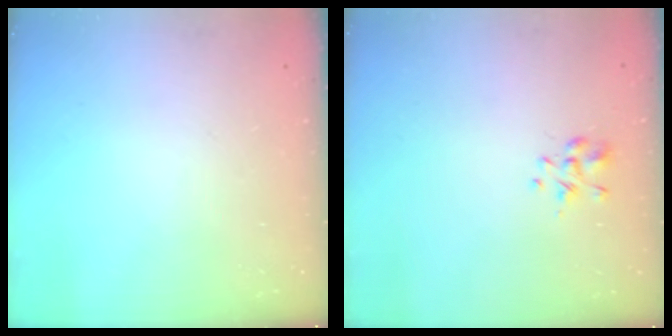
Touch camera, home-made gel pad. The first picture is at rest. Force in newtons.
{"total": 2.3, "press": 2.1, "slide": 0.9}